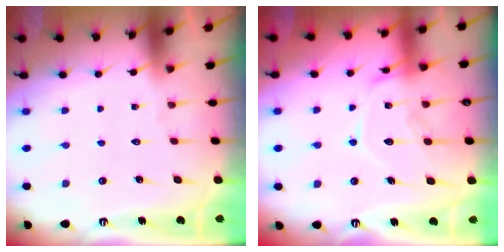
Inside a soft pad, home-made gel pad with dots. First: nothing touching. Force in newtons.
{"total": 14.9, "press": 14.8, "slide": 1.2}